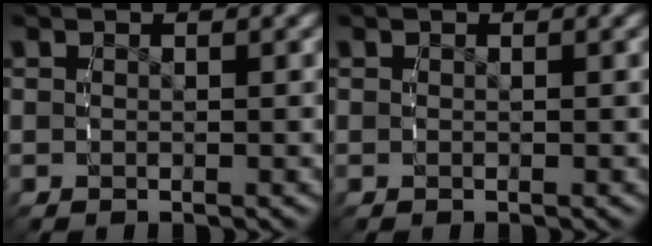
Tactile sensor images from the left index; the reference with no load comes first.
{"total": 0.0}